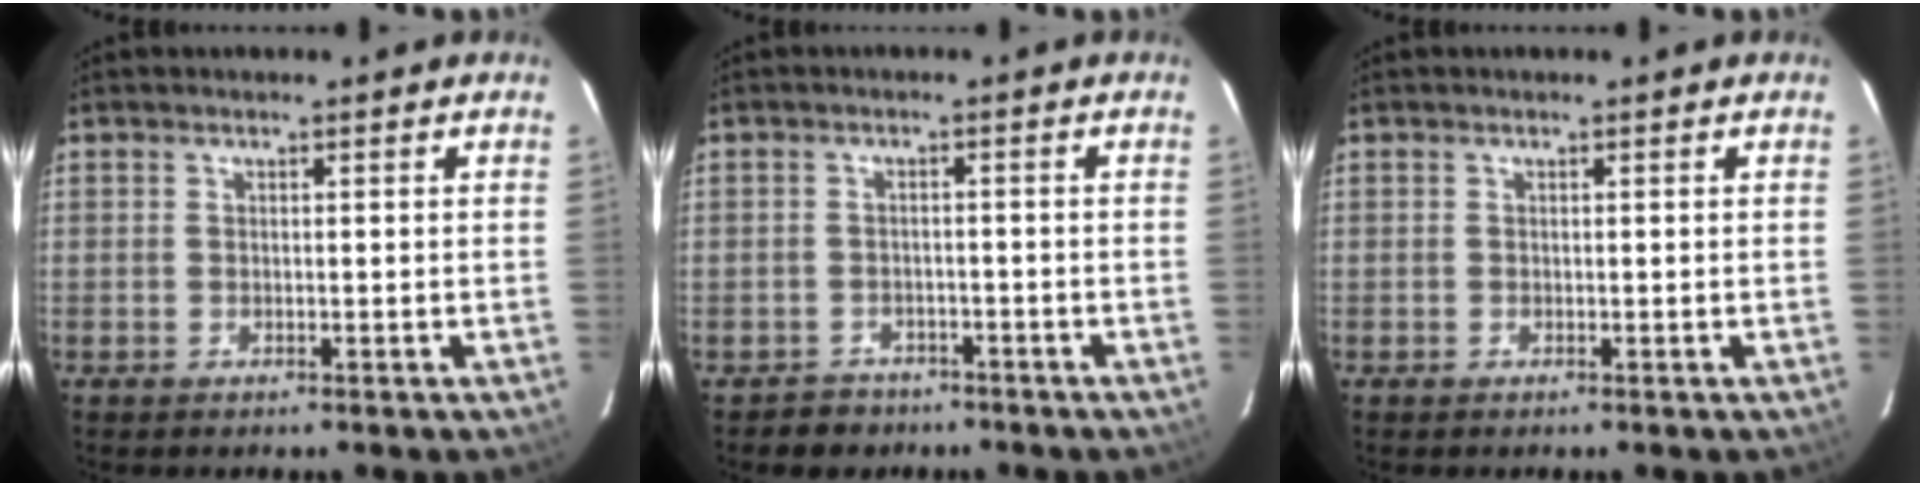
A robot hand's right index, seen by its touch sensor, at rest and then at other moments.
{"total": 4.0, "force": [-2.9, 2.8, -0.2], "torque": [-0.003, 0.018, -0.043]}
{"total": 0.0}